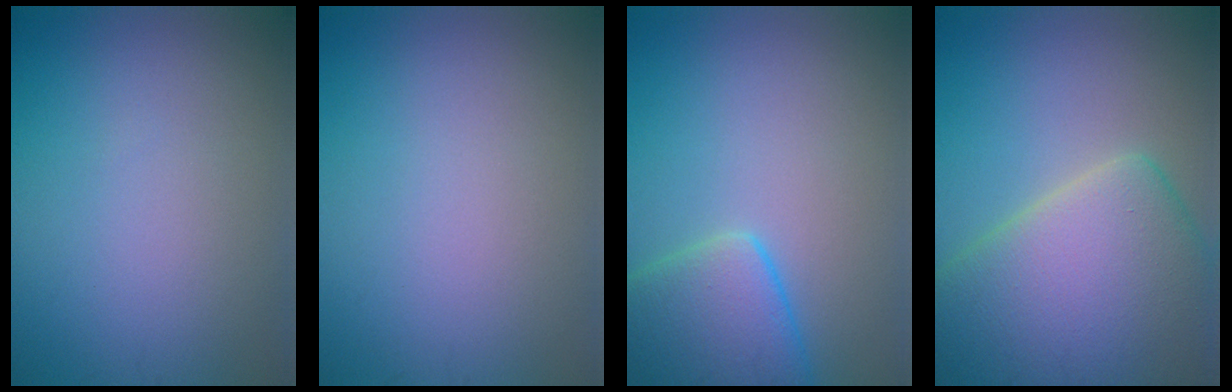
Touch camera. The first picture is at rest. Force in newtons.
{"total": 0.0}
{"total": 5.9, "press": 5.9, "slide": 0.5}
{"total": 12.3, "press": 12.3, "slide": 0.9}